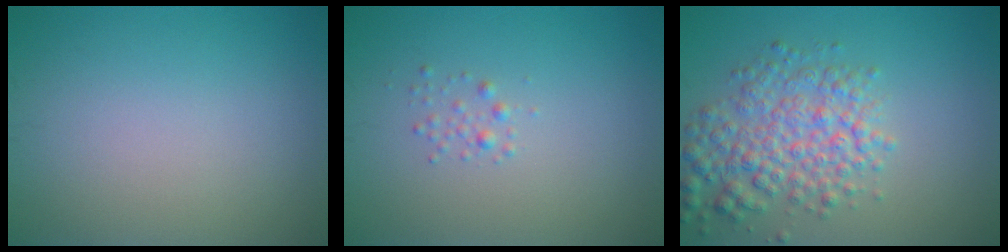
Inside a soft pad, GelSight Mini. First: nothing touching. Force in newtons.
{"total": 0.9, "press": 0.9, "slide": 0.0}
{"total": 5.4, "press": 5.4, "slide": 0.2}